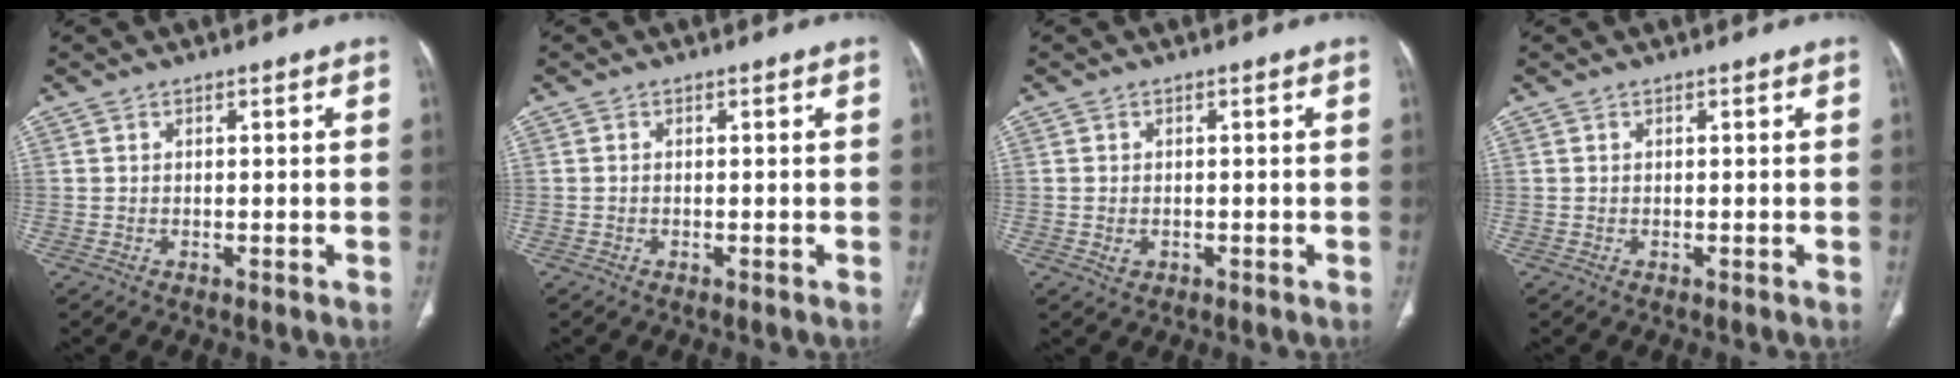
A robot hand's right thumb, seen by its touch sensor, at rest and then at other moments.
{"total": 0.0}
{"total": 1.7, "force": [-0.4, 1.3, 0.9], "torque": [-0.017, 0.002, 0.000]}
{"total": 0.0}